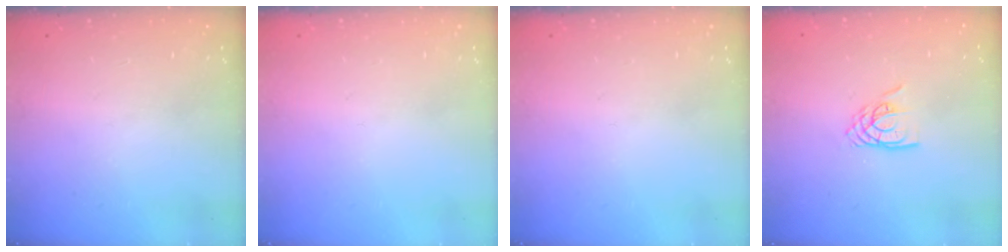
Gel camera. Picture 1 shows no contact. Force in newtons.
{"total": 0.0}
{"total": 0.0}
{"total": 7.4, "press": 7.3, "slide": 0.5}